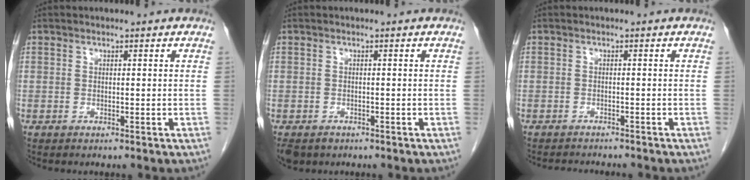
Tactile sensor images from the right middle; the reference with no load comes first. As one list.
[{"total": 5.2, "force": [-3.3, 3.6, 1.8], "torque": [-0.042, -0.005, -0.050]}, {"total": 3.9, "force": [-3.7, 0.7, 1.0], "torque": [-0.016, -0.009, -0.050]}]